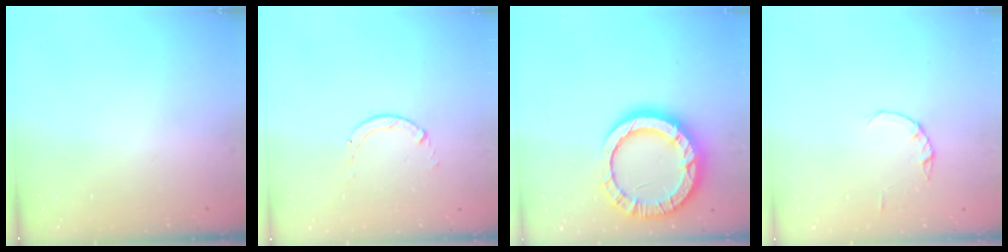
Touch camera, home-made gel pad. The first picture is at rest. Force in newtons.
{"total": 0.9, "press": 0.9, "slide": 0.1}
{"total": 17.2, "press": 17.1, "slide": 1.9}
{"total": 1.0, "press": 1.0, "slide": 0.2}